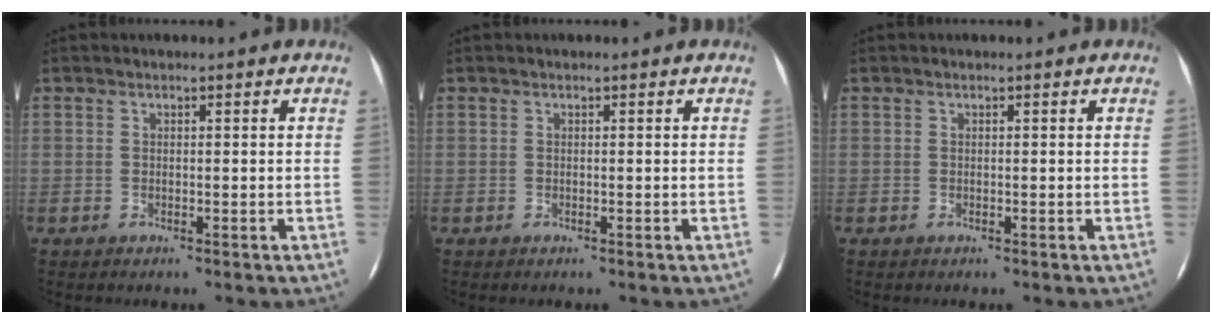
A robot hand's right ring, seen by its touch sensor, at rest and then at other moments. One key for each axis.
{"total": 0.0}
{"total": 0.0}